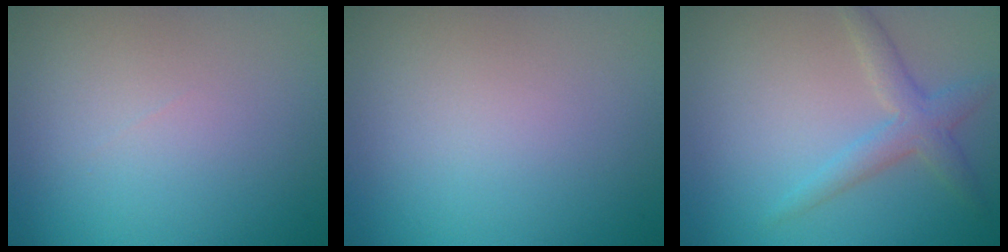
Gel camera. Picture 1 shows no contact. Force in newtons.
{"total": 0.0}
{"total": 2.8, "press": 2.8, "slide": 0.1}